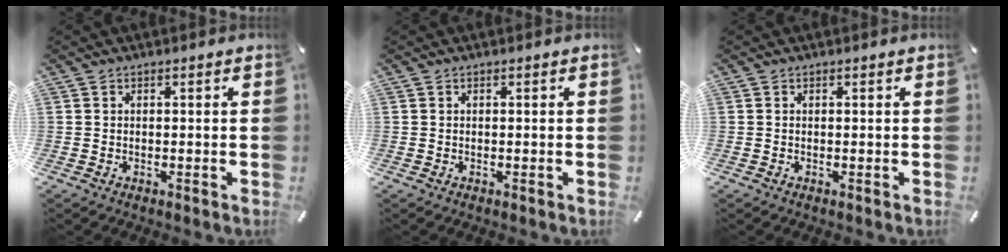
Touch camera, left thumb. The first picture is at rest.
{"total": 0.0}
{"total": 0.0}